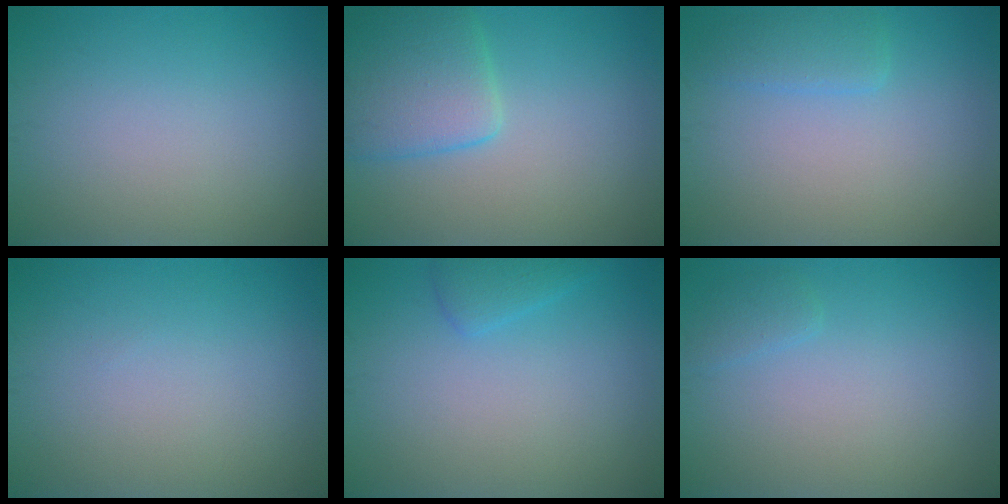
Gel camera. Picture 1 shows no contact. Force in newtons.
{"total": 4.7, "press": 4.7, "slide": 0.3}
{"total": 1.8, "press": 1.8, "slide": 0.2}
{"total": 0.0}
{"total": 1.6, "press": 1.6, "slide": 0.1}
{"total": 1.0, "press": 1.0, "slide": 0.0}